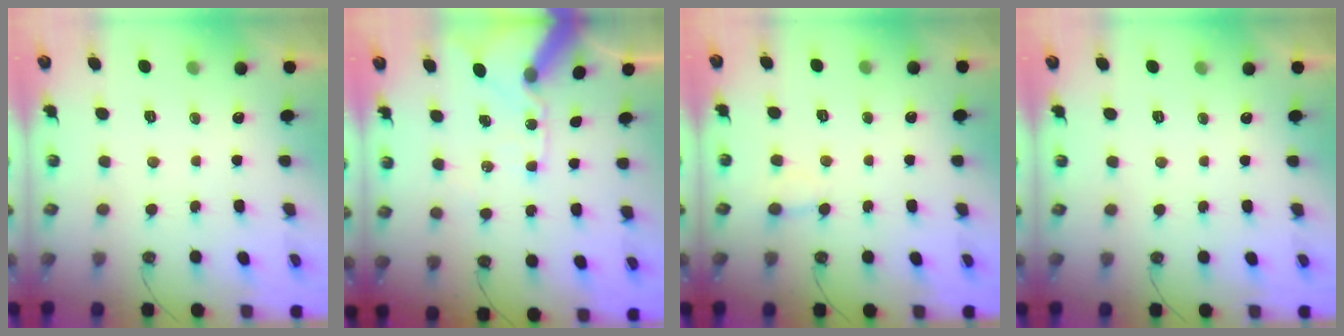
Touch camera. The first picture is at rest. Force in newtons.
{"total": 12.1, "press": 12.0, "slide": 1.8}
{"total": 2.5, "press": 2.4, "slide": 0.5}
{"total": 0.0}